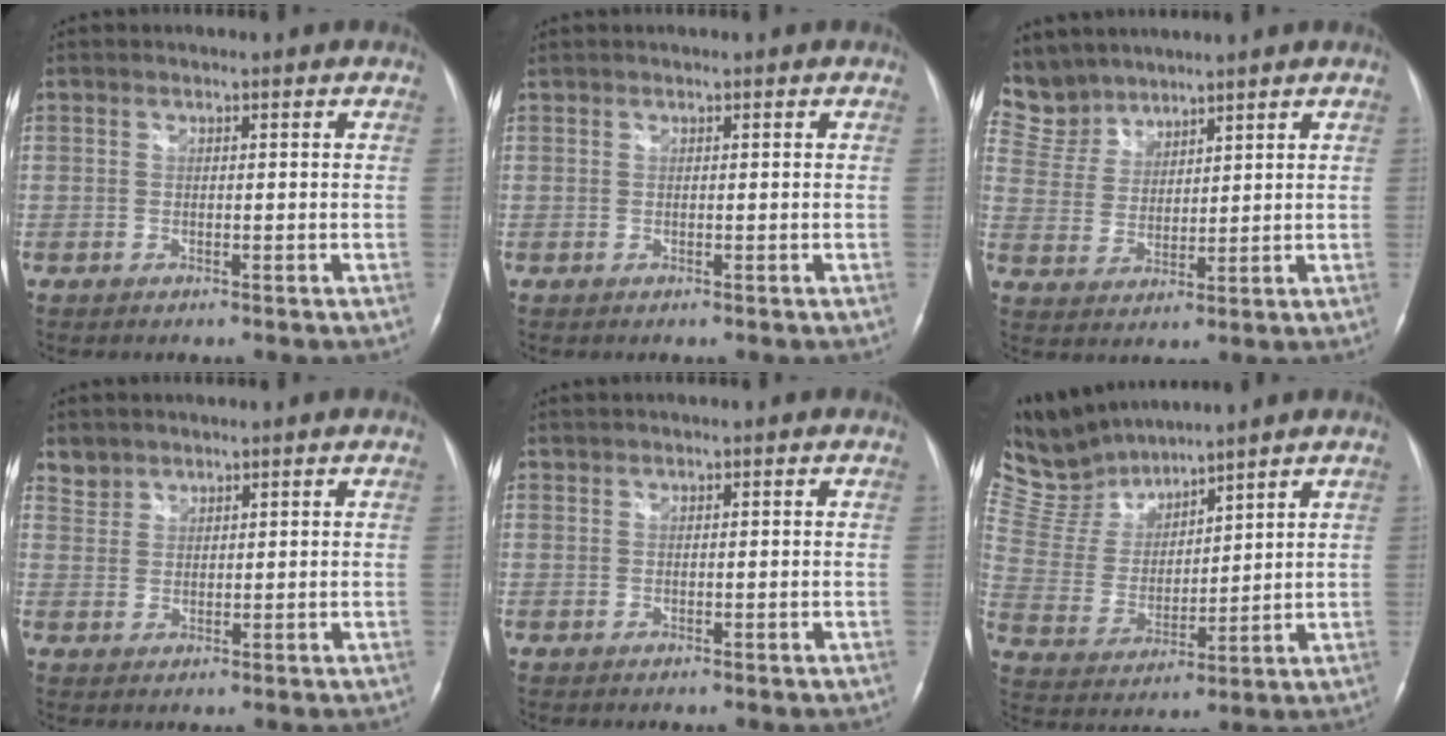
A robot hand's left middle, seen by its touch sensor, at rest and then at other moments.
{"total": 0.0}
{"total": 7.7, "force": [7.1, 2.9, -0.1], "torque": [-0.005, 0.011, 0.158]}
{"total": 2.5, "force": [2.2, 1.3, -0.4], "torque": [0.013, 0.008, 0.040]}
{"total": 0.6, "force": [0.6, 0.0, 0.1], "torque": [-0.006, 0.011, 0.017]}
{"total": 10.3, "force": [10.0, 1.9, 1.3], "torque": [-0.051, 0.011, 0.219]}